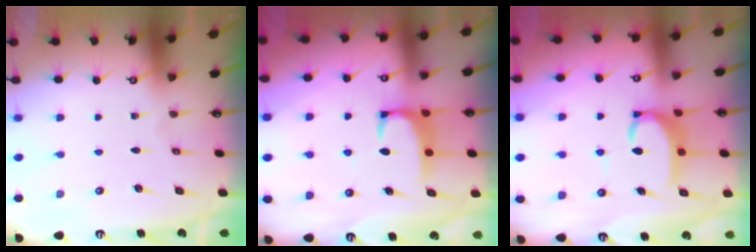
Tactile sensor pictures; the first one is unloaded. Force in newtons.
{"total": 1.9, "press": 1.8, "slide": 0.3}
{"total": 5.4, "press": 5.3, "slide": 0.7}